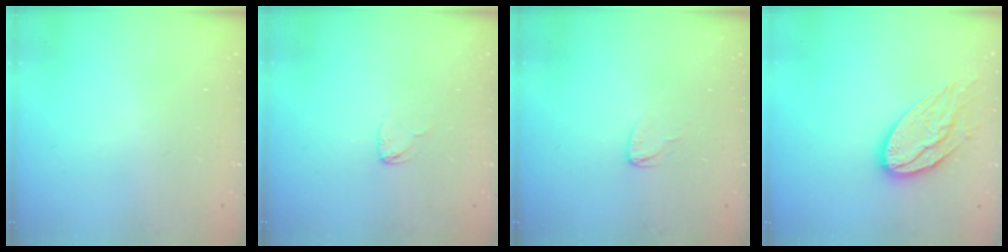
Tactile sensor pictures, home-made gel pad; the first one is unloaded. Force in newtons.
{"total": 2.7, "press": 2.7, "slide": 0.1}
{"total": 2.7, "press": 2.7, "slide": 0.2}
{"total": 13.4, "press": 13.4, "slide": 1.0}